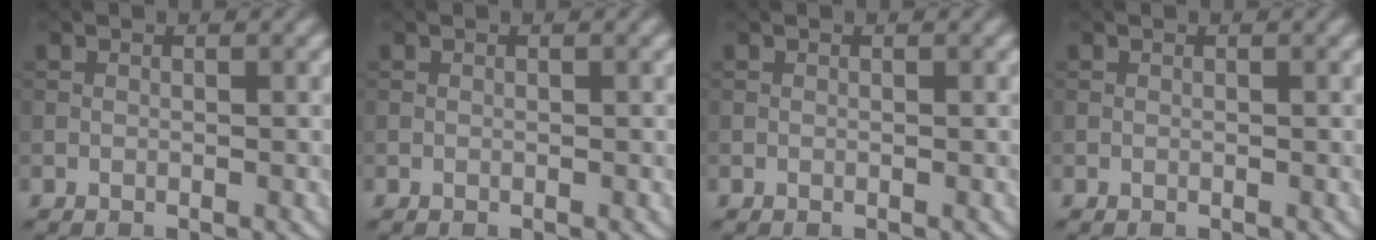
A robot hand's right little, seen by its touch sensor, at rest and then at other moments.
{"total": 0.0}
{"total": 0.0}
{"total": 0.0}